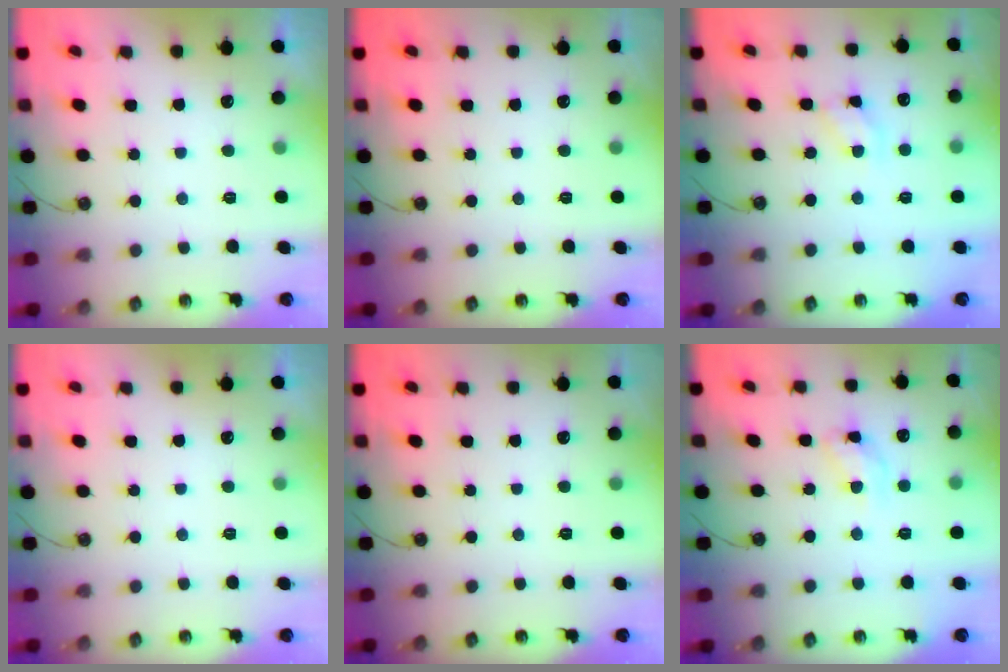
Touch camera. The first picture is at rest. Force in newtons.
{"total": 0.0}
{"total": 5.2, "press": 5.2, "slide": 0.3}
{"total": 0.0}
{"total": 0.0}
{"total": 10.9, "press": 10.9, "slide": 0.8}